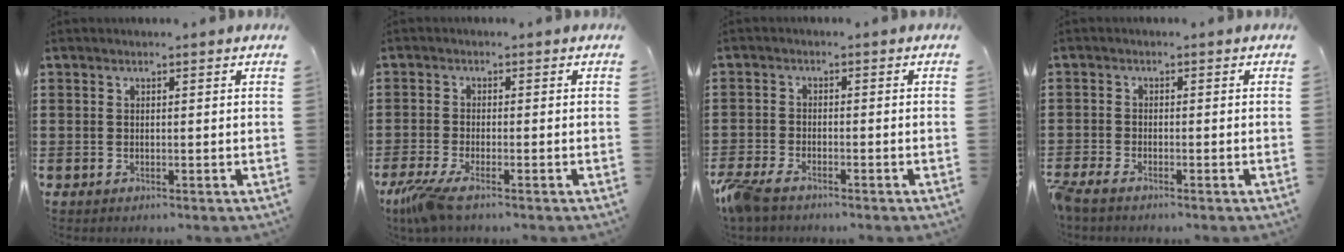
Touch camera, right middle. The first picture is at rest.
{"total": 4.0, "force": [-2.9, 0.2, 2.7], "torque": [-0.067, -0.018, -0.058]}
{"total": 3.6, "force": [-3.1, 0.9, 1.7], "torque": [-0.065, -0.012, -0.070]}
{"total": 2.1, "force": [-1.9, 0.3, 0.8], "torque": [-0.039, -0.008, -0.044]}